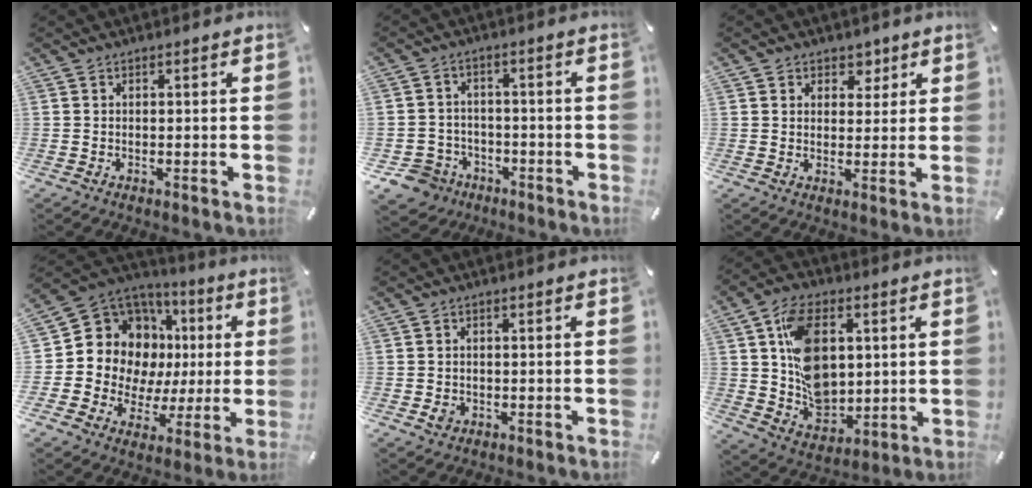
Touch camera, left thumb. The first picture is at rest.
{"total": 7.4, "force": [-3.9, 6.1, 1.5], "torque": [-0.048, 0.031, -0.073]}
{"total": 4.5, "force": [2.0, 3.9, 1.1], "torque": [-0.001, -0.005, 0.030]}
{"total": 14.0, "force": [3.7, 12.2, 5.7], "torque": [-0.106, -0.051, 0.085]}
{"total": 2.2, "force": [-0.6, 2.0, 0.8], "torque": [-0.006, 0.001, -0.012]}
{"total": 14.9, "force": [3.3, 10.8, 9.8], "torque": [-0.182, 0.005, 0.067]}